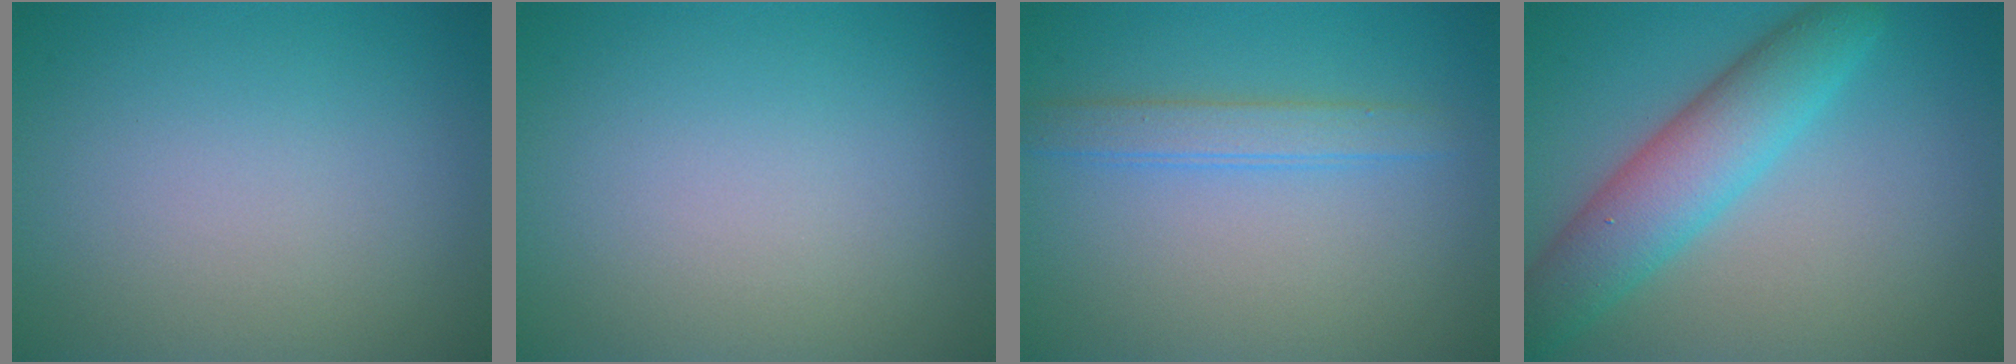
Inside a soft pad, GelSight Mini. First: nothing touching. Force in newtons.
{"total": 0.0}
{"total": 2.2, "press": 2.2, "slide": 0.1}
{"total": 6.2, "press": 6.2, "slide": 0.1}